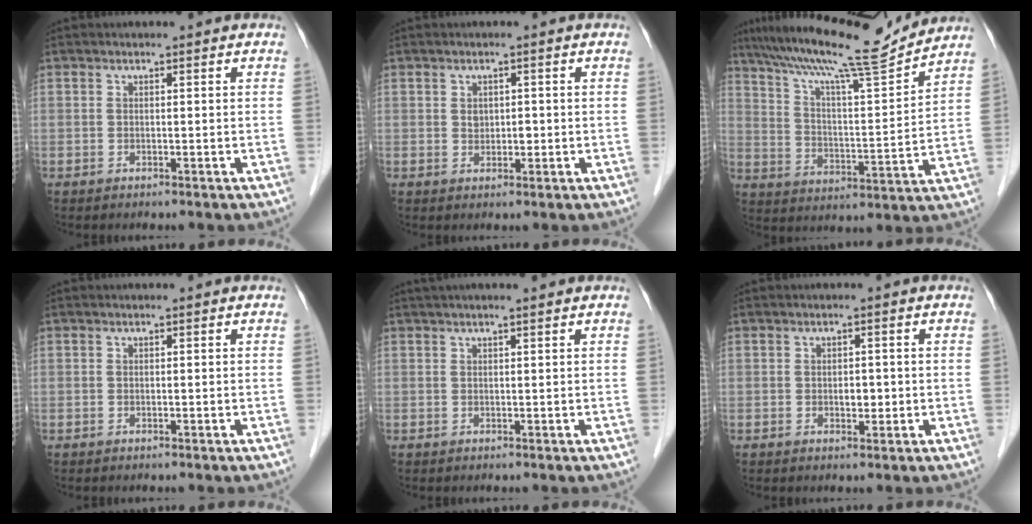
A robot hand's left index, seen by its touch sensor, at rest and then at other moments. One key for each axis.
{"total": 1.7, "fx": 0.0, "fy": 1.3, "fz": 1.0, "tx": -0.016, "ty": 0.000, "tz": 0.002}
{"total": 17.0, "fx": 15.4, "fy": -0.2, "fz": 7.4, "tx": -0.132, "ty": -0.005, "tz": 0.244}
{"total": 0.0}
{"total": 3.8, "fx": 3.0, "fy": -0.2, "fz": 2.3, "tx": -0.031, "ty": 0.027, "tz": 0.048}
{"total": 1.7, "fx": -0.4, "fy": 1.0, "fz": 1.3, "tx": -0.019, "ty": -0.002, "tz": -0.004}